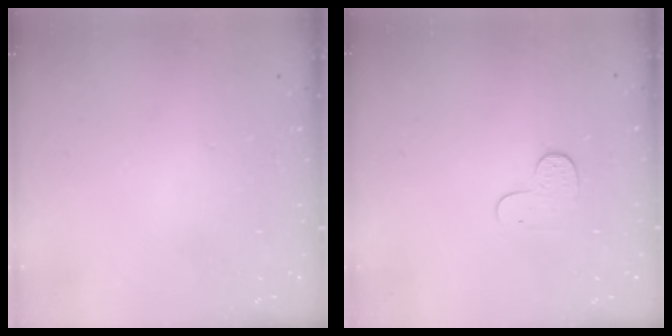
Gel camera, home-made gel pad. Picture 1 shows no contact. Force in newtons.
{"total": 6.4, "press": 6.4, "slide": 0.5}